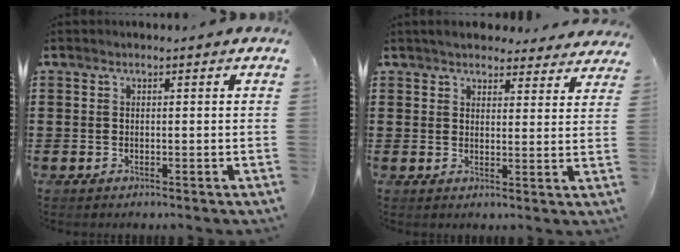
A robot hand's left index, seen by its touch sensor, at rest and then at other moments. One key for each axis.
{"total": 4.2, "fx": 4.0, "fy": 0.7, "fz": 0.8, "tx": -0.027, "ty": -0.012, "tz": 0.075}